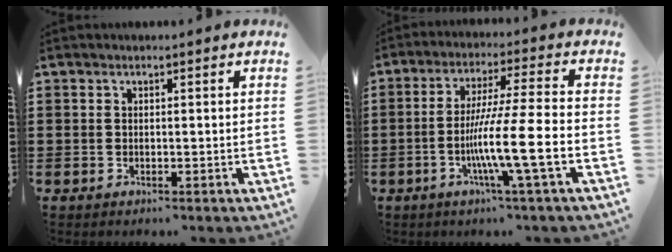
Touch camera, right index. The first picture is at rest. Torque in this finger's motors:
{"motor_torque": [2.14, 0.00, 1.05, 0.21]}